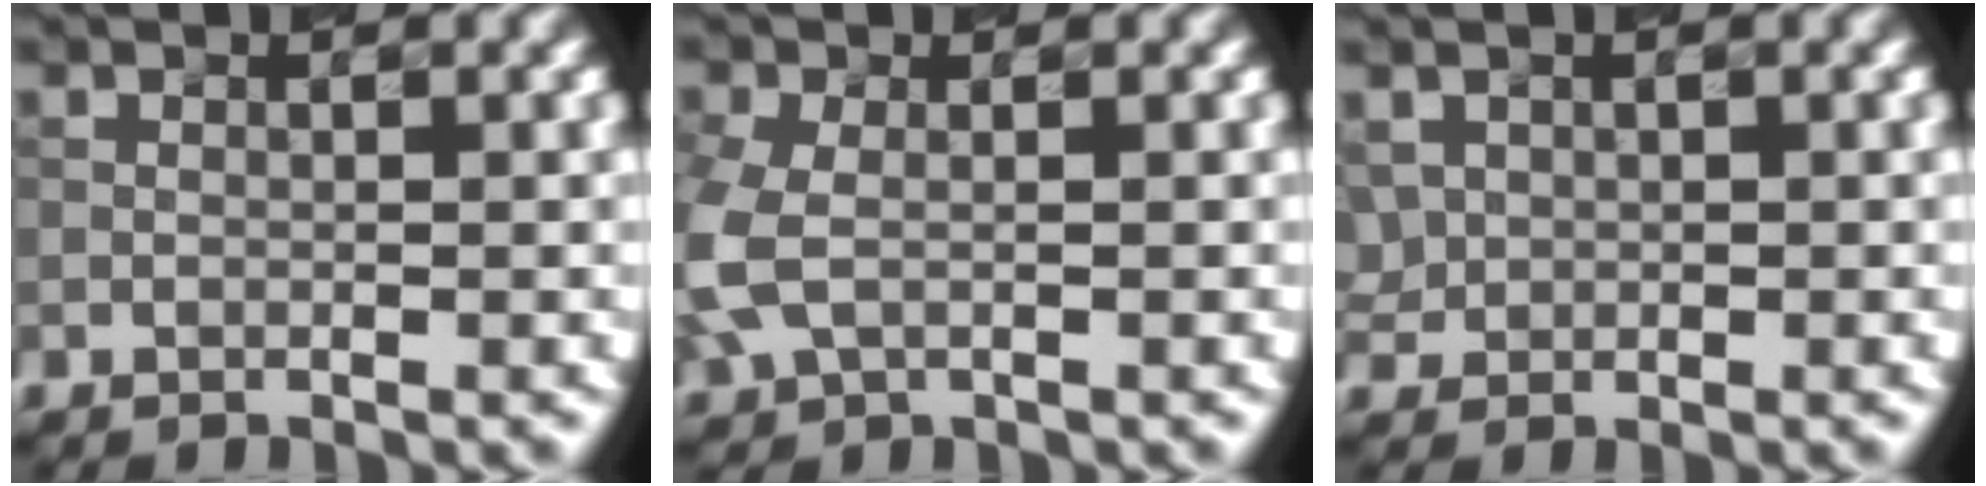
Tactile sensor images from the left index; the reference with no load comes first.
{"total": 4.6, "force": [-0.4, 3.2, 3.2], "torque": [-0.101, -0.003, -0.013]}
{"total": 1.6, "force": [0.6, 1.4, 0.3], "torque": [-0.011, 0.003, 0.014]}